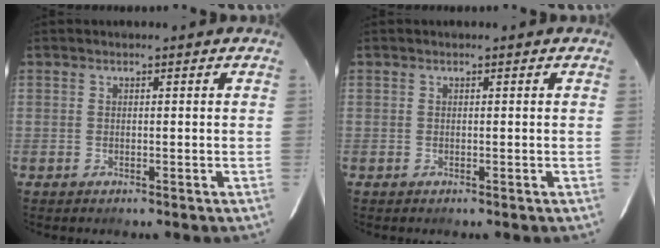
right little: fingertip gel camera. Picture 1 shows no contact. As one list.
[{"total": 0.0}]